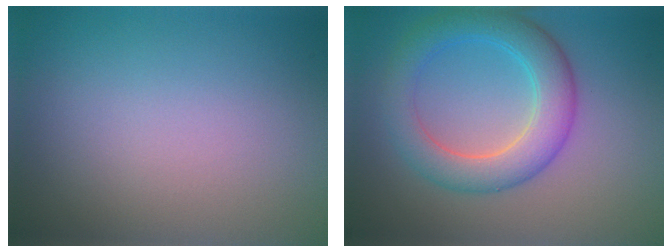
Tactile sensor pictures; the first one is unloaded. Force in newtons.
{"total": 5.6, "press": 5.6, "slide": 0.4}